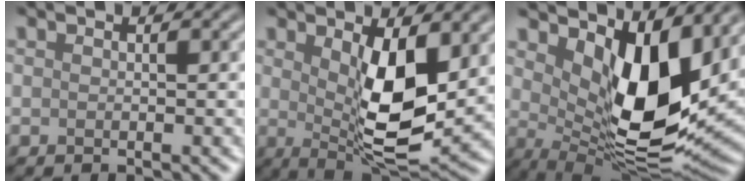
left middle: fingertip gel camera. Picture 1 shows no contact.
{"total": 8.2, "force": [1.4, 3.0, 7.4], "torque": [-0.127, -0.012, 0.028]}
{"total": 10.7, "force": [3.0, 4.9, 9.1], "torque": [-0.150, -0.026, 0.060]}